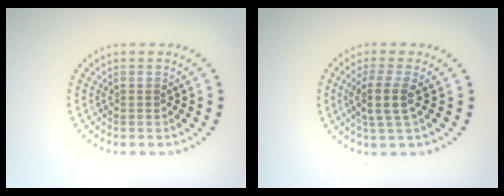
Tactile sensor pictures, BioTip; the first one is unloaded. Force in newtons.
{"total": 2.9, "press": 2.4, "slide": 1.6}